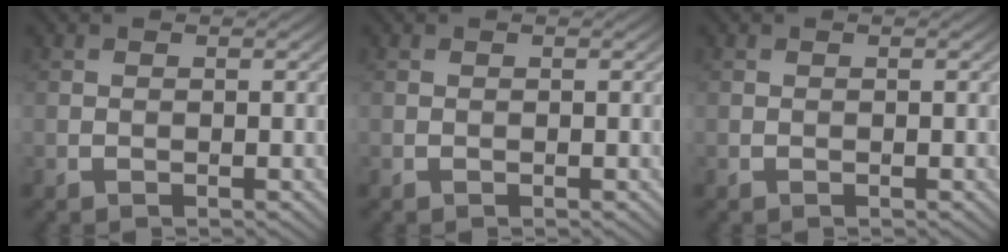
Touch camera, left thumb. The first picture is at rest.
{"total": 0.0}
{"total": 0.0}